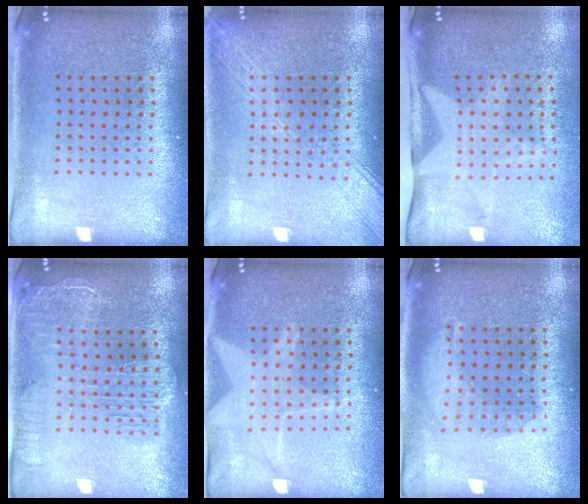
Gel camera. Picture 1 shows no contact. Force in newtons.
{"total": 2.0, "press": 2.0, "slide": 0.3}
{"total": 2.0, "press": 1.5, "slide": 1.3}
{"total": 2.5, "press": 2.1, "slide": 1.3}
{"total": 1.6, "press": 1.6, "slide": 0.2}
{"total": 1.4, "press": 1.3, "slide": 0.5}